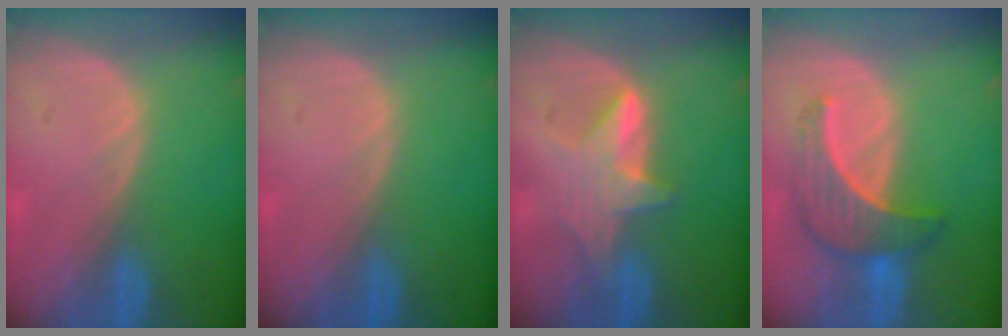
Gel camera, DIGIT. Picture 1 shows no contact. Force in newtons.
{"total": 0.0}
{"total": 5.5, "press": 5.5, "slide": 0.2}
{"total": 6.9, "press": 6.8, "slide": 1.0}